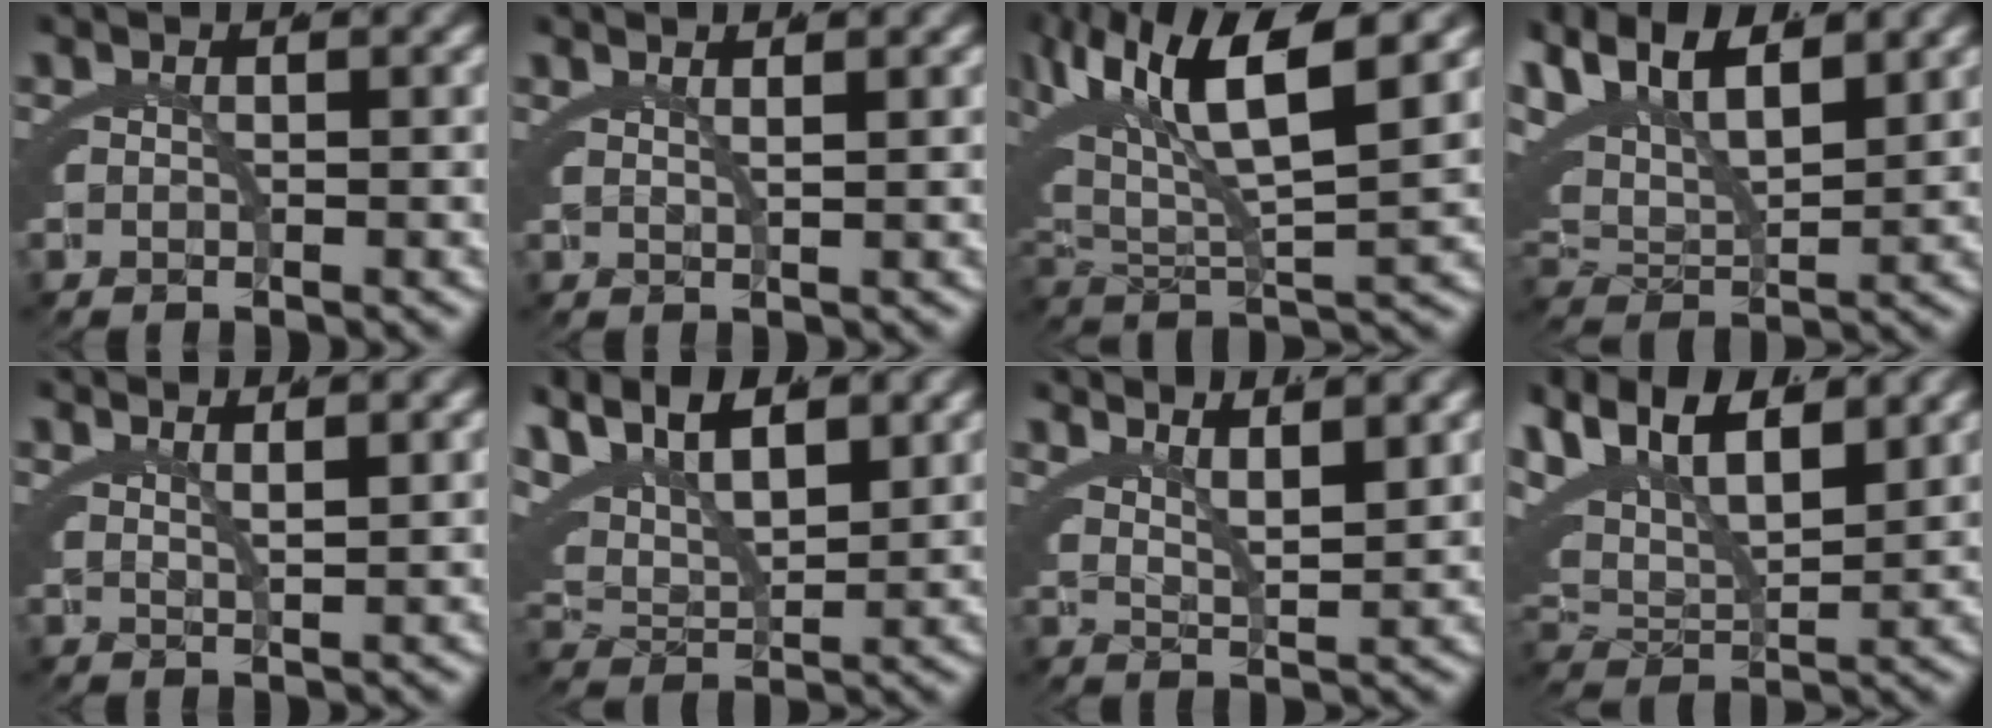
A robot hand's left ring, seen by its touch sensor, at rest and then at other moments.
{"total": 1.8, "force": [1.5, -0.8, 0.6], "torque": [-0.003, 0.000, 0.029]}
{"total": 10.8, "force": [4.1, 5.0, 8.6], "torque": [-0.175, 0.003, 0.072]}
{"total": 10.6, "force": [4.0, 7.1, 6.8], "torque": [-0.153, 0.003, 0.059]}
{"total": 2.4, "force": [2.0, -0.5, 1.2], "torque": [-0.010, 0.002, 0.037]}
{"total": 9.8, "force": [4.6, 6.4, 5.8], "torque": [-0.127, 0.018, 0.062]}
{"total": 4.2, "force": [3.3, 0.9, 2.5], "torque": [-0.036, 0.000, 0.055]}
{"total": 11.0, "force": [4.1, 7.4, 7.0], "torque": [-0.157, 0.001, 0.062]}